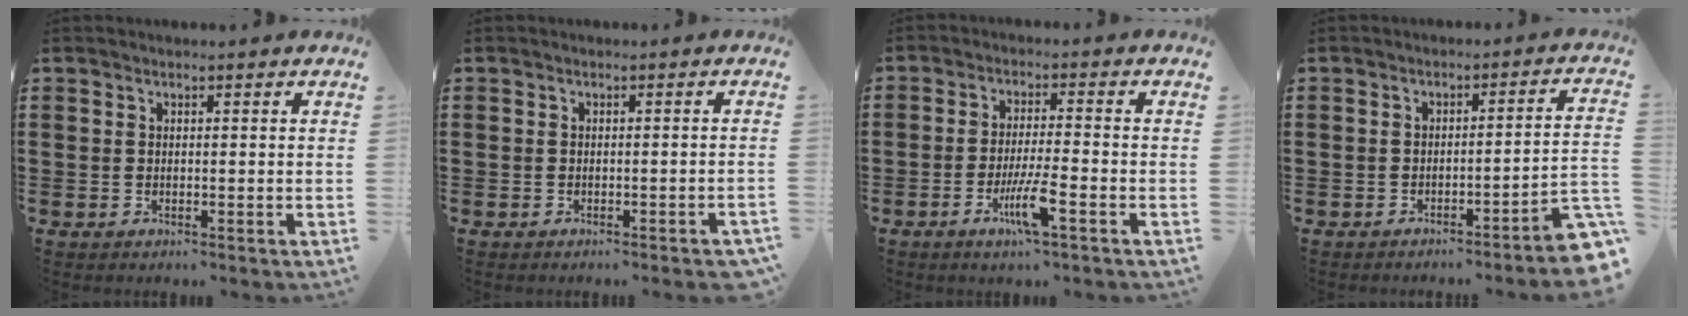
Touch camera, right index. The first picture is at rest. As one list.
[{"total": 0.8, "force": [-0.8, 0.1, 0.2], "torque": [-0.007, -0.004, -0.015]}, {"total": 6.2, "force": [-3.0, 0.4, 5.4], "torque": [-0.108, -0.014, -0.056]}, {"total": 4.0, "force": [-3.0, -0.2, 2.7], "torque": [-0.038, -0.018, -0.058]}]